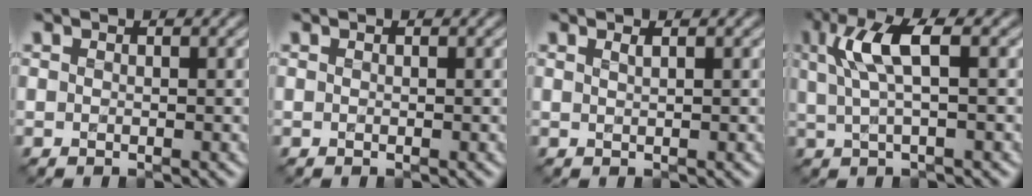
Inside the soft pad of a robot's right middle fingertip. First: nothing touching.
{"total": 0.0}
{"total": 0.7, "force": [0.5, 0.2, 0.4], "torque": [-0.005, -0.003, 0.004]}
{"total": 4.6, "force": [1.3, 1.1, 4.3], "torque": [-0.089, 0.000, 0.027]}